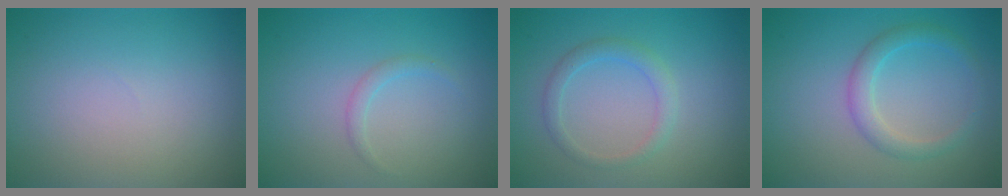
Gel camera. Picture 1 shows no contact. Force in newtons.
{"total": 1.0, "press": 1.0, "slide": 0.0}
{"total": 1.8, "press": 1.8, "slide": 0.1}
{"total": 2.4, "press": 2.4, "slide": 0.0}